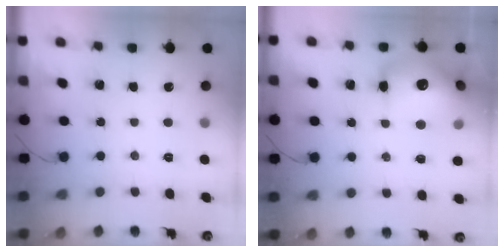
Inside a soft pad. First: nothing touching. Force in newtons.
{"total": 19.2, "press": 18.9, "slide": 3.1}